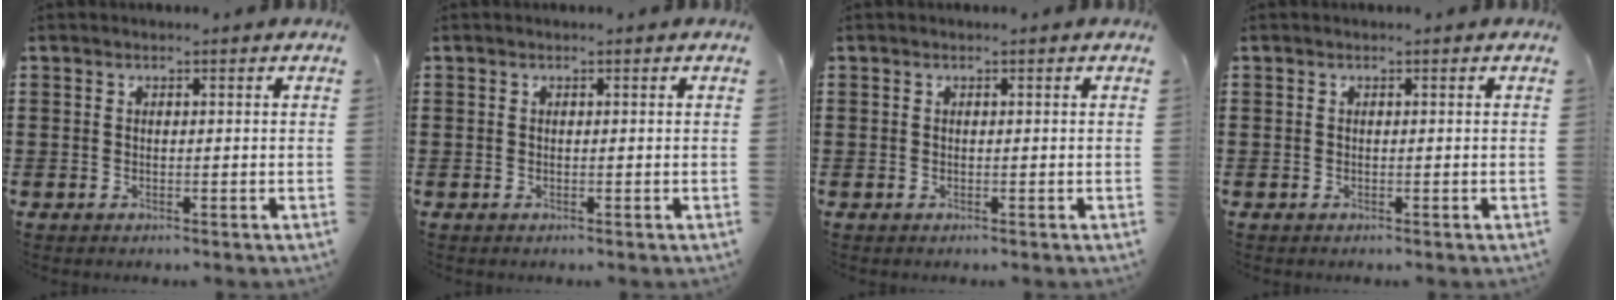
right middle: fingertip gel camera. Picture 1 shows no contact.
{"total": 0.0}
{"total": 0.0}
{"total": 0.0}